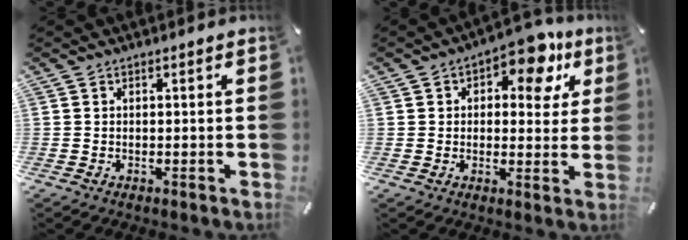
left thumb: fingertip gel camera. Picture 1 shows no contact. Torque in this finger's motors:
{"motor_torque": [1.19, 1.15, 0.51, 0.23, 0.03]}